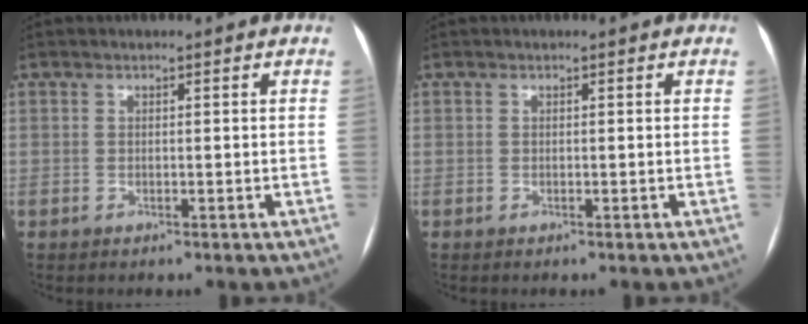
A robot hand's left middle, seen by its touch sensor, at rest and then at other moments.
{"total": 0.0}